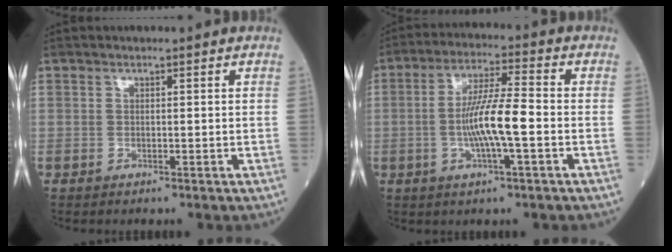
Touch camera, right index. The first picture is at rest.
{"total": 9.2, "force": [-1.6, 0.6, 9.0], "torque": [-0.172, 0.002, -0.035]}